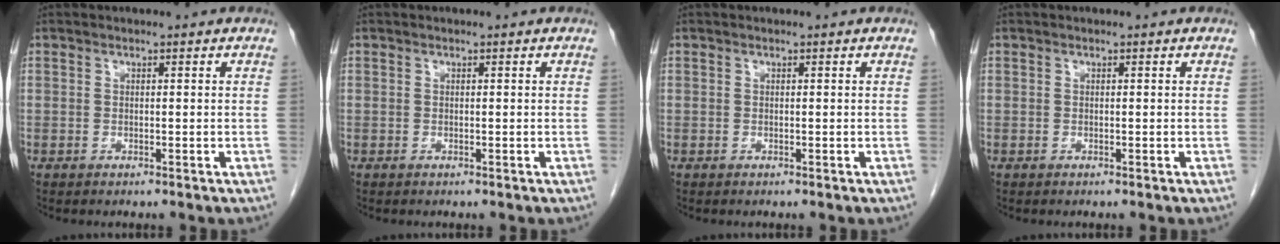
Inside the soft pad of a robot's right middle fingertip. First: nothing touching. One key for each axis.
{"total": 0.0}
{"total": 0.0}
{"total": 0.0}